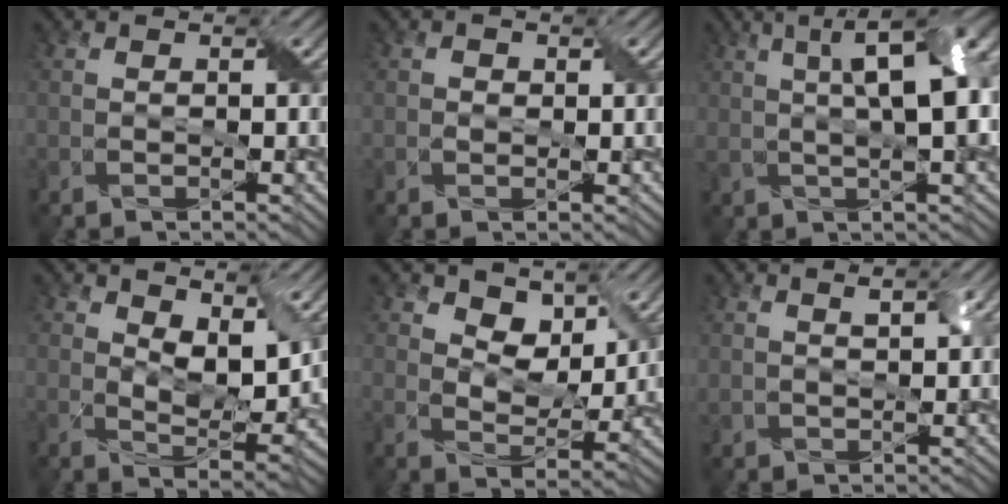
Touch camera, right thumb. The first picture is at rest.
{"total": 1.6, "force": [0.1, 1.3, 1.0], "torque": [-0.020, -0.001, 0.001]}
{"total": 11.7, "force": [2.4, 3.9, 10.8], "torque": [-0.152, 0.027, 0.024]}
{"total": 7.6, "force": [3.4, 3.5, 5.9], "torque": [-0.107, -0.005, 0.056]}
{"total": 6.3, "force": [3.4, 3.8, 3.6], "torque": [-0.064, -0.010, 0.050]}
{"total": 2.4, "force": [1.2, 0.7, 2.0], "torque": [-0.042, 0.003, 0.025]}